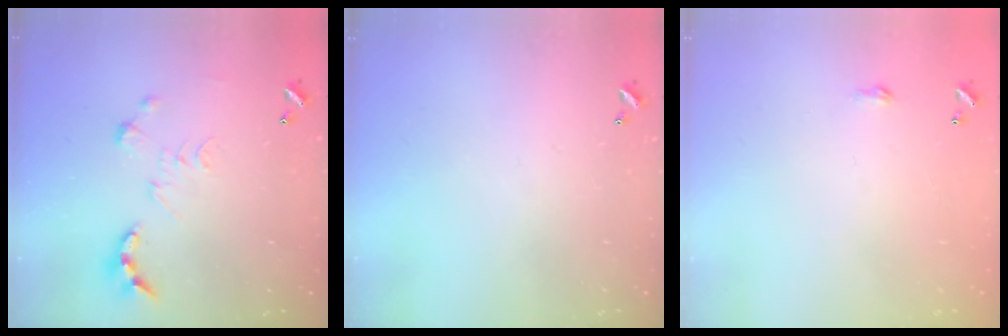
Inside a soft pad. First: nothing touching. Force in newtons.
{"total": 0.0}
{"total": 1.8, "press": 1.8, "slide": 0.3}